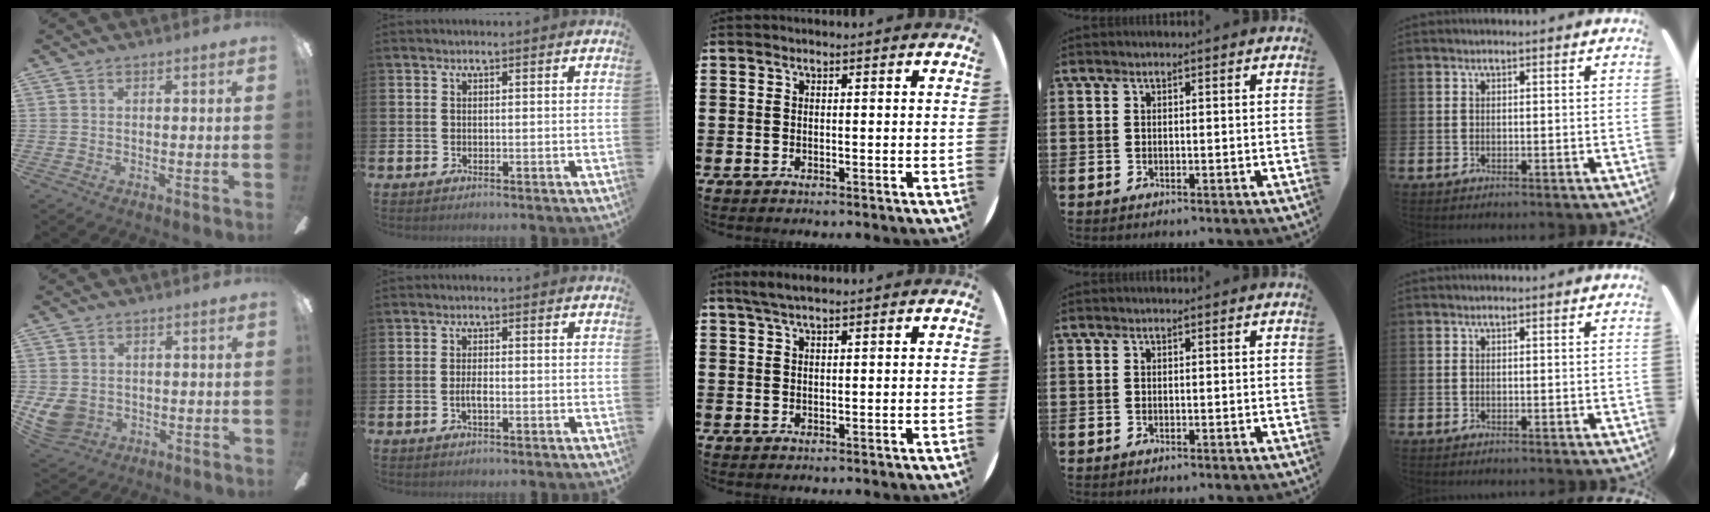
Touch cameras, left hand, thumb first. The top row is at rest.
{"thumb": {"total": 6.8, "force": [-0.2, 6.0, 3.0], "torque": [-0.068, 0.000, -0.004]}, "index": {"total": 1.8, "force": [-0.5, 0.6, 1.6], "torque": [-0.035, 0.003, -0.009]}, "middle": {"total": 2.1, "force": [1.6, 0.2, 1.2], "torque": [-0.026, 0.003, 0.030]}}